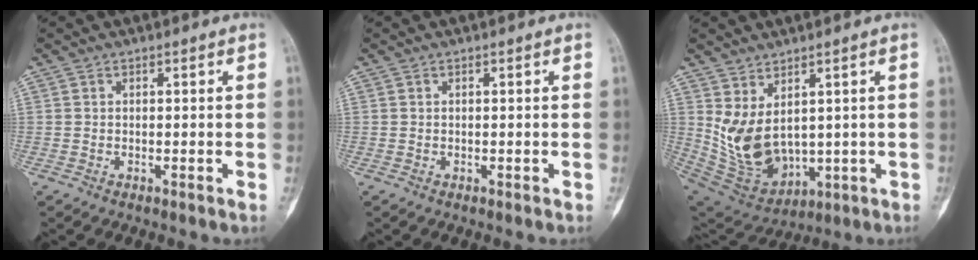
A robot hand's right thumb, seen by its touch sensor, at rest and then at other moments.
{"total": 0.0}
{"total": 12.5, "force": [2.1, 7.8, 9.5], "torque": [-0.154, -0.023, 0.074]}